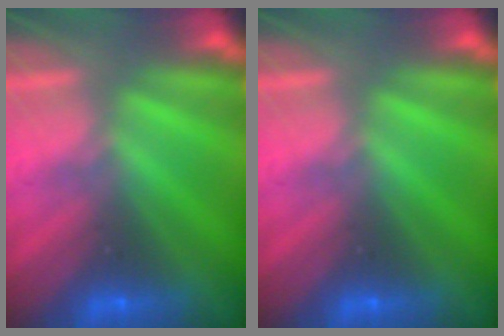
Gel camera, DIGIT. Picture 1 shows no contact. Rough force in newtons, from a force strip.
{"total": 0.0}